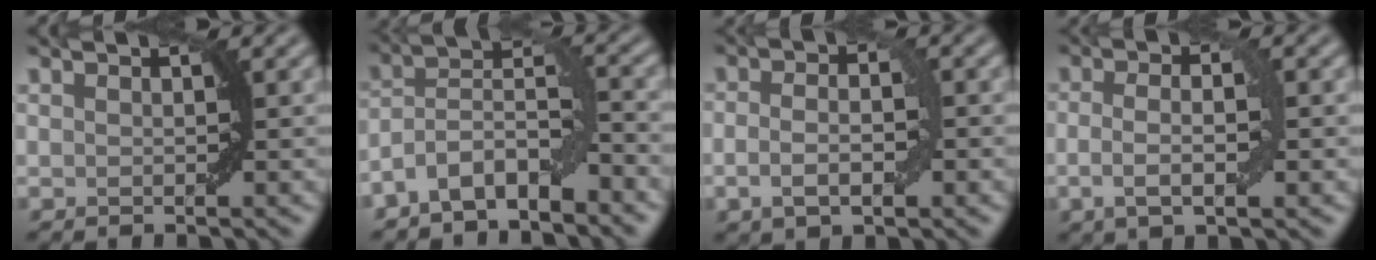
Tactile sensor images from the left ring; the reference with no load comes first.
{"total": 5.8, "force": [-3.8, 2.3, 3.6], "torque": [-0.057, 0.008, -0.078]}
{"total": 3.5, "force": [-0.7, 1.7, 3.0], "torque": [-0.057, 0.000, -0.015]}
{"total": 3.6, "force": [-0.5, 1.1, 3.4], "torque": [-0.068, -0.002, -0.012]}